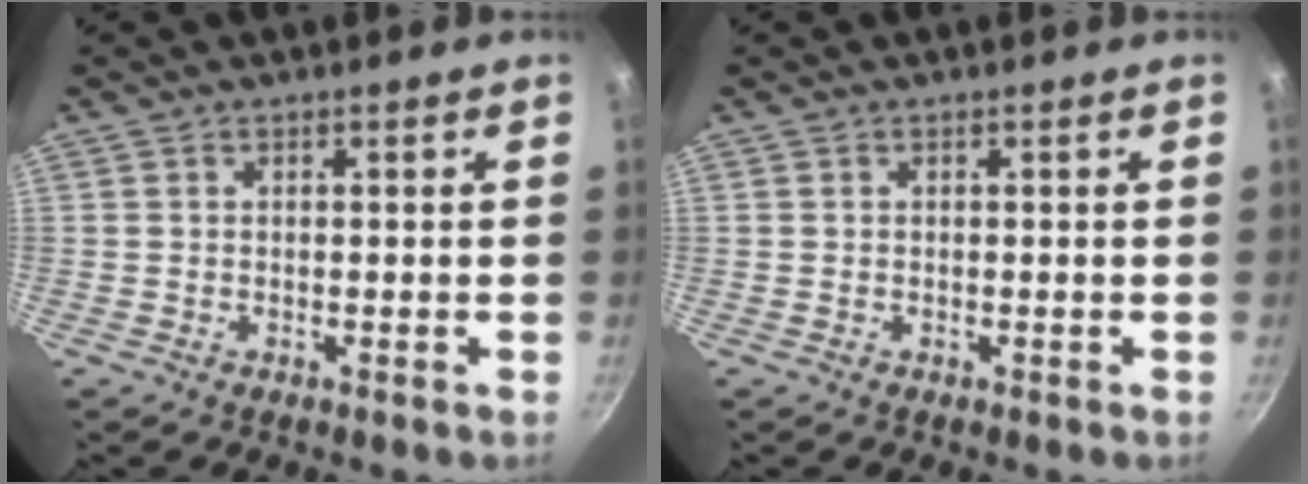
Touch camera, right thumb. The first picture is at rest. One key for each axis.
{"total": 0.0}